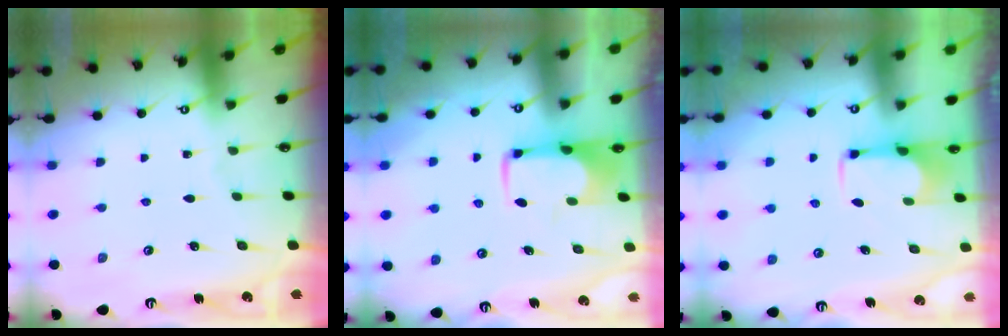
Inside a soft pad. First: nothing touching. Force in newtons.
{"total": 1.8, "press": 1.7, "slide": 0.4}
{"total": 2.7, "press": 2.6, "slide": 0.9}